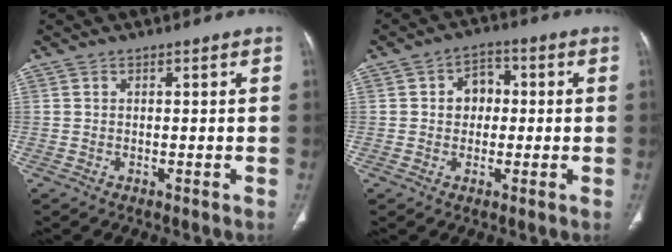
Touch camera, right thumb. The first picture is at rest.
{"total": 5.6, "force": [0.3, 4.6, 3.2], "torque": [-0.022, 0.014, -0.002]}